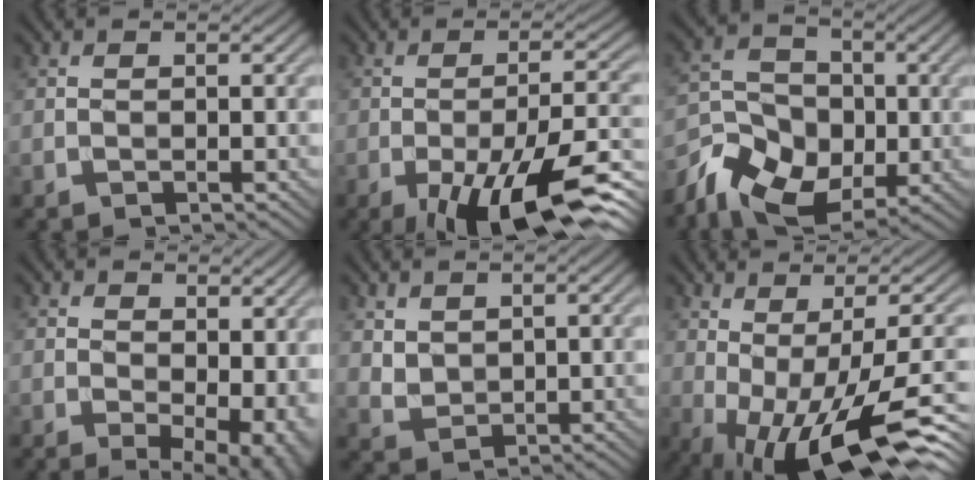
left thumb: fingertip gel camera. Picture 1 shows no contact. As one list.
[{"total": 15.4, "force": [-7.5, 4.8, 12.6], "torque": [-0.182, -0.002, -0.117]}, {"total": 10.6, "force": [-4.8, 7.6, 5.5], "torque": [-0.120, -0.015, -0.095]}, {"total": 9.0, "force": [0.5, 5.2, 7.3], "torque": [-0.086, -0.015, 0.026]}, {"total": 2.9, "force": [1.8, 1.8, 1.3], "torque": [-0.035, -0.005, 0.043]}, {"total": 14.0, "force": [-3.8, 4.3, 12.8], "torque": [-0.200, -0.009, -0.044]}]